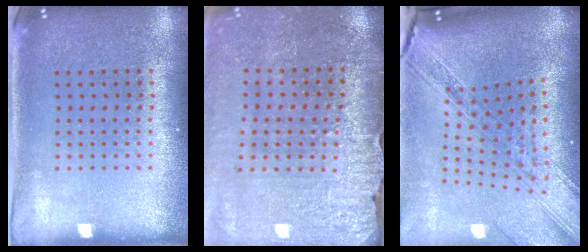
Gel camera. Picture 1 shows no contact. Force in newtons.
{"total": 3.2, "press": 3.2, "slide": 0.5}
{"total": 3.0, "press": 2.3, "slide": 1.9}